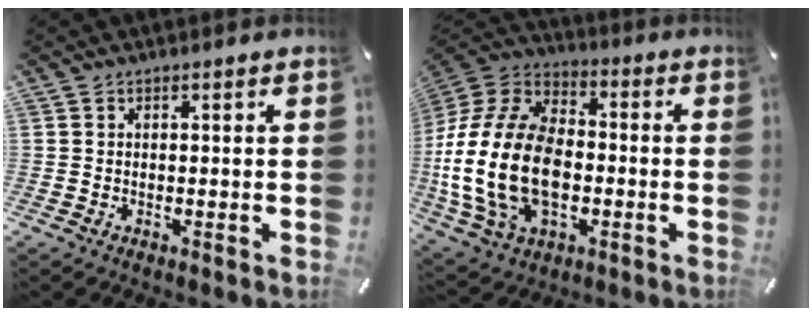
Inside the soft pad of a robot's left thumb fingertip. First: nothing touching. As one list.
[{"total": 21.8, "force": [-4.6, 14.9, 15.3], "torque": [-0.338, 0.028, -0.077]}]